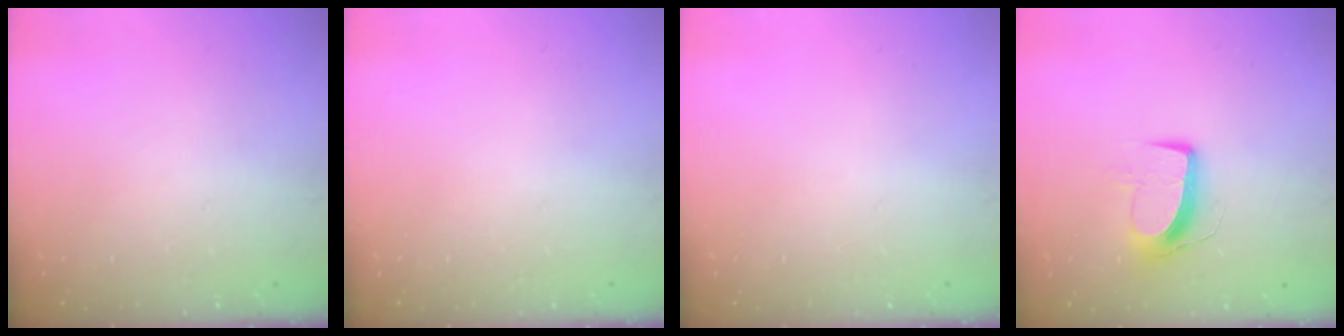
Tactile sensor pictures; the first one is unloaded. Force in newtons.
{"total": 0.0}
{"total": 0.0}
{"total": 10.1, "press": 10.1, "slide": 0.1}